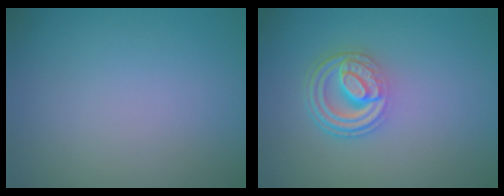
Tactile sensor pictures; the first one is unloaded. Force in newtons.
{"total": 4.3, "press": 3.1, "slide": 3.0}